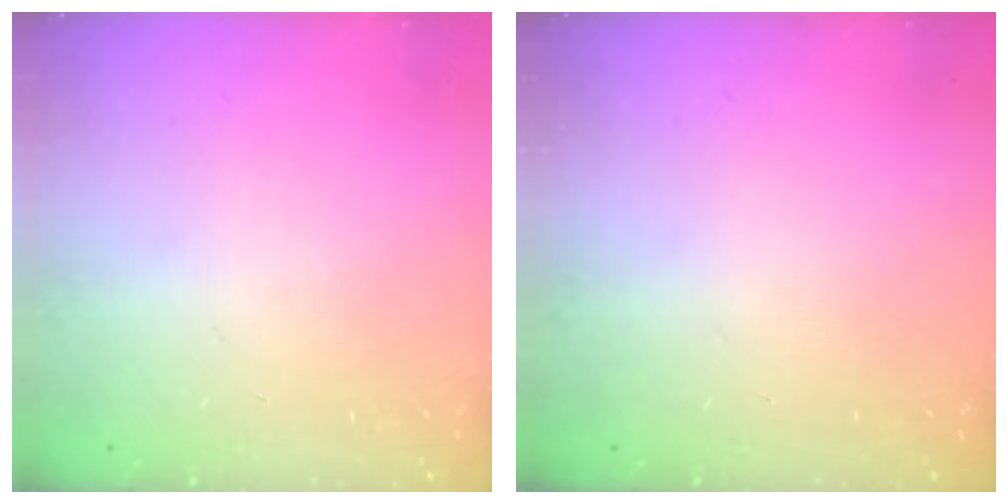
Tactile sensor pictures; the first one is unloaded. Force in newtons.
{"total": 0.0}